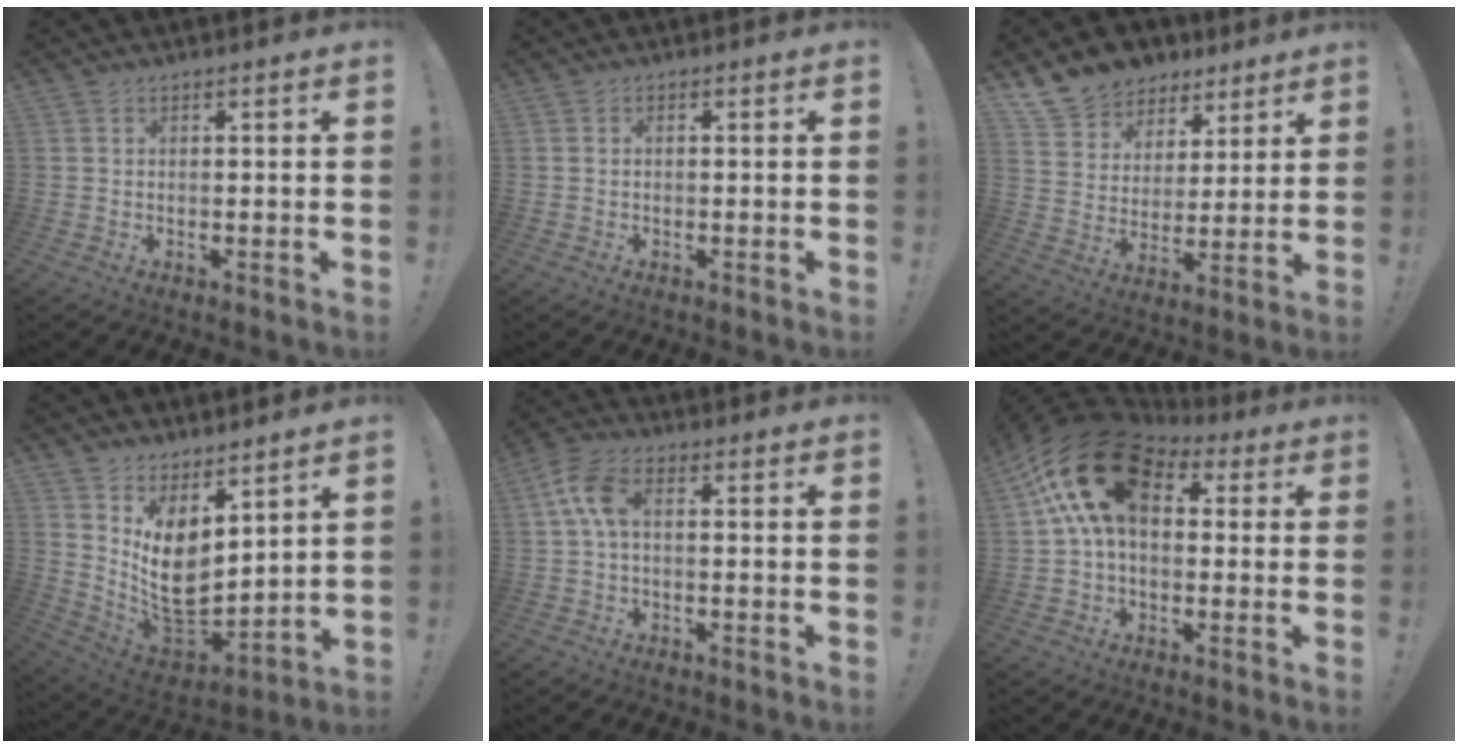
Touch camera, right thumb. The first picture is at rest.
{"total": 0.6, "force": [-0.4, 0.2, 0.3], "torque": [-0.006, 0.002, -0.007]}
{"total": 11.7, "force": [8.4, 7.7, 2.4], "torque": [-0.044, -0.064, 0.164]}
{"total": 12.1, "force": [4.0, 8.1, 8.0], "torque": [-0.132, -0.057, 0.082]}
{"total": 7.5, "force": [1.0, 3.9, 6.4], "torque": [-0.137, 0.006, 0.021]}
{"total": 20.4, "force": [7.2, 12.3, 14.6], "torque": [-0.268, -0.015, 0.132]}